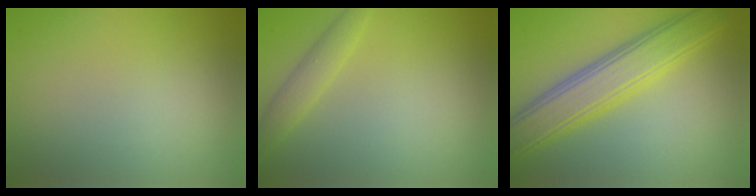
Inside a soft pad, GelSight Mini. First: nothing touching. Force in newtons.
{"total": 1.8, "press": 1.8, "slide": 0.1}
{"total": 6.3, "press": 6.3, "slide": 0.4}